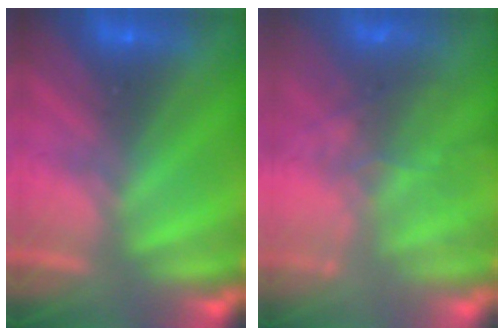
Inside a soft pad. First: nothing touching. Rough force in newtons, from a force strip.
{"total": 8.7}